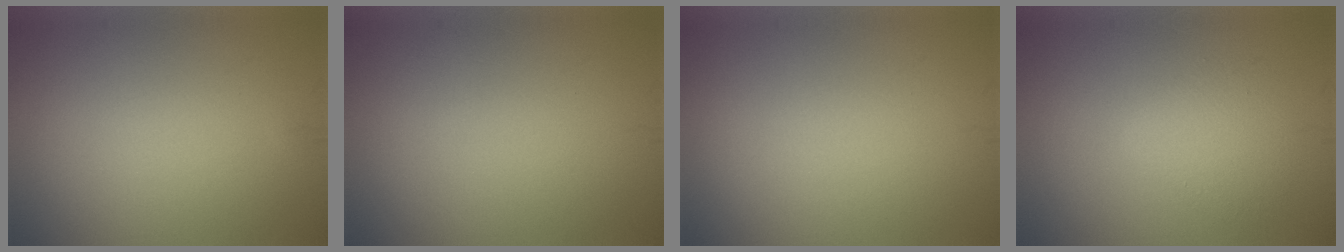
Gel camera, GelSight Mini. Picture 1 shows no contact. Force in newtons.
{"total": 0.0}
{"total": 0.0}
{"total": 2.5, "press": 2.5, "slide": 0.2}